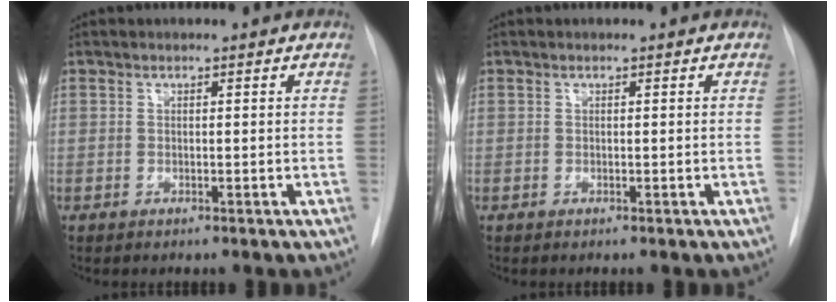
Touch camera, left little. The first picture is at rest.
{"total": 0.0}